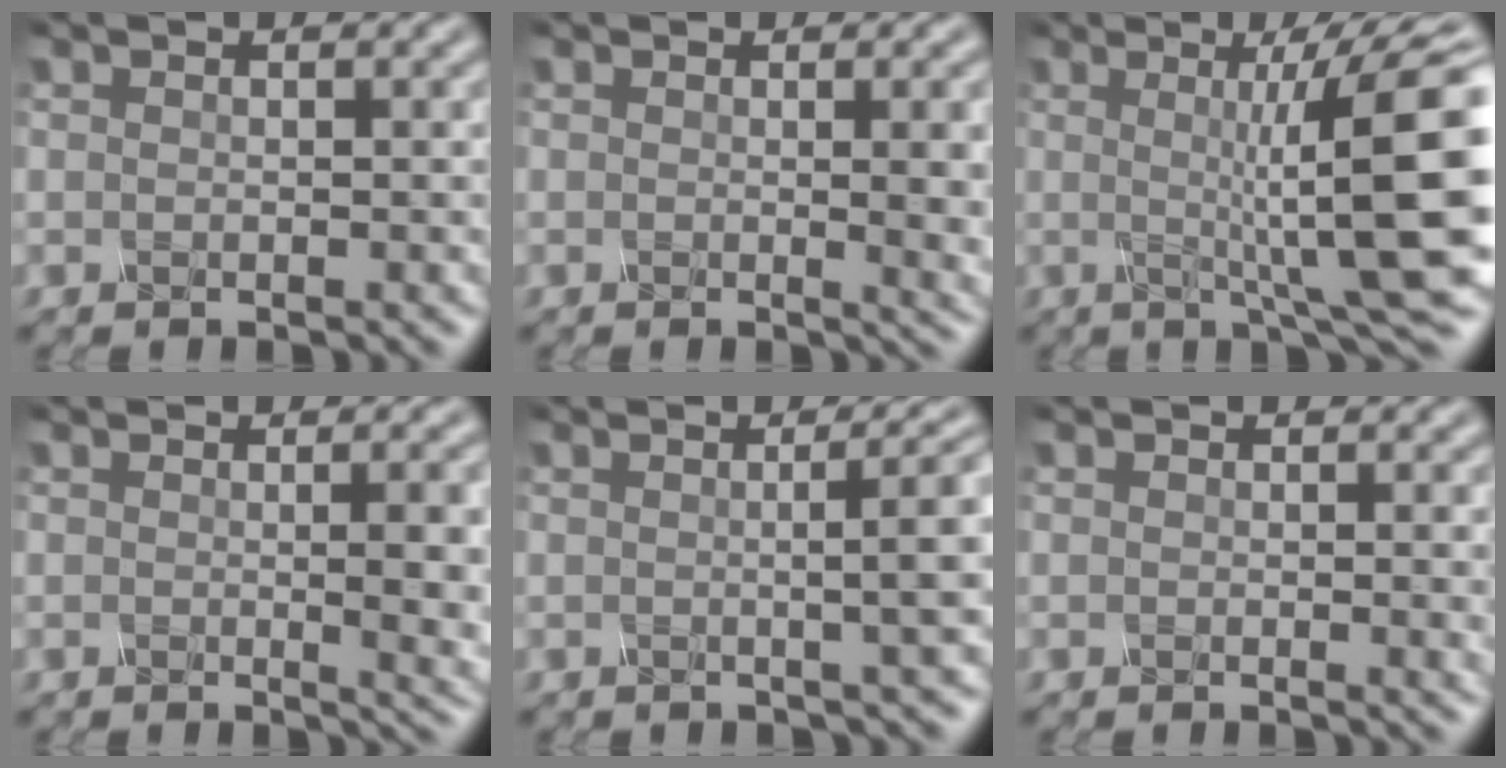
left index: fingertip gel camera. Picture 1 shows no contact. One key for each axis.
{"total": 4.2, "fx": 0.2, "fy": 1.2, "fz": 4.0, "tx": -0.040, "ty": -0.002, "tz": 0.004}
{"total": 12.4, "fx": 0.7, "fy": 2.0, "fz": 12.2, "tx": -0.146, "ty": 0.006, "tz": 0.013}
{"total": 5.6, "fx": 0.1, "fy": 1.8, "fz": 5.3, "tx": -0.048, "ty": -0.001, "tz": 0.004}
{"total": 5.6, "fx": 0.4, "fy": 1.9, "fz": 5.3, "tx": -0.038, "ty": 0.018, "tz": 0.001}
{"total": 1.9, "fx": 0.0, "fy": 0.6, "fz": 1.8, "tx": -0.016, "ty": -0.001, "tz": -0.004}